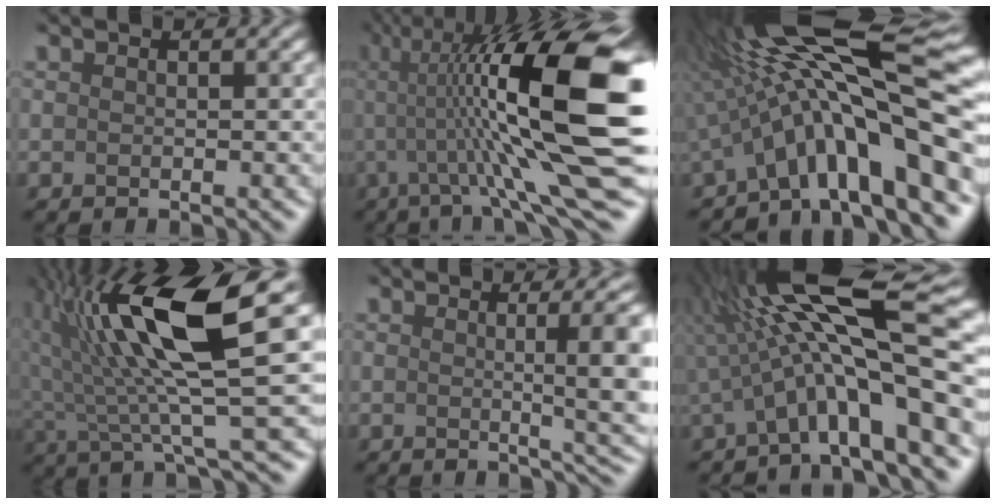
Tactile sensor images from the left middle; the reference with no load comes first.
{"total": 15.1, "force": [1.3, 3.2, 14.7], "torque": [-0.247, 0.030, 0.030]}
{"total": 14.5, "force": [-0.9, 3.7, 14.0], "torque": [-0.209, 0.033, -0.008]}
{"total": 10.2, "force": [3.2, 1.6, 9.6], "torque": [-0.169, 0.010, 0.067]}
{"total": 7.2, "force": [0.2, 2.0, 6.9], "torque": [-0.060, 0.013, 0.005]}
{"total": 13.1, "force": [0.5, 3.5, 12.7], "torque": [-0.210, 0.019, 0.023]}